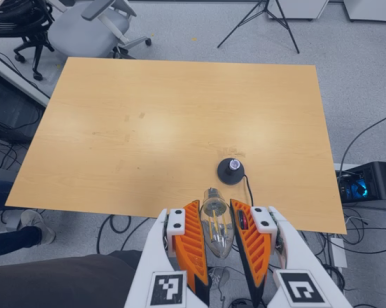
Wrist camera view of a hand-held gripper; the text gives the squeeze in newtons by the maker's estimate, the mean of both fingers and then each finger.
{"total": 10.5, "left": 9.5, "right": 11.4}